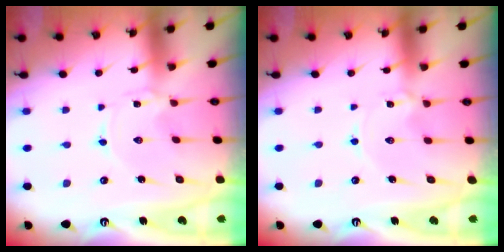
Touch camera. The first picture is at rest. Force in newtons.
{"total": 1.2, "press": 1.1, "slide": 0.1}